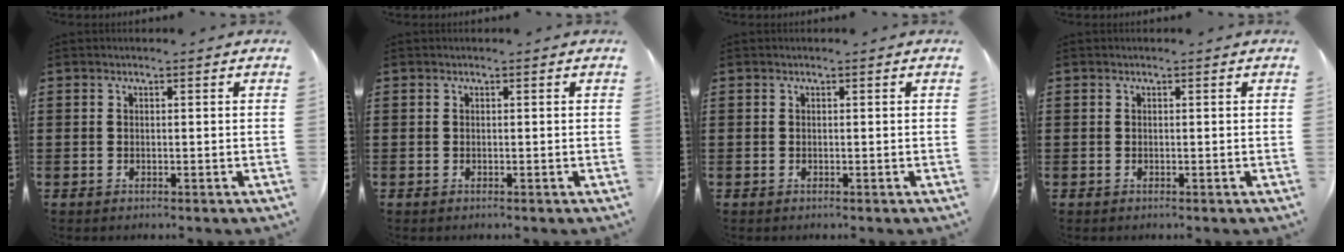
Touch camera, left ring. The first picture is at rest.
{"total": 0.0}
{"total": 0.0}
{"total": 0.0}